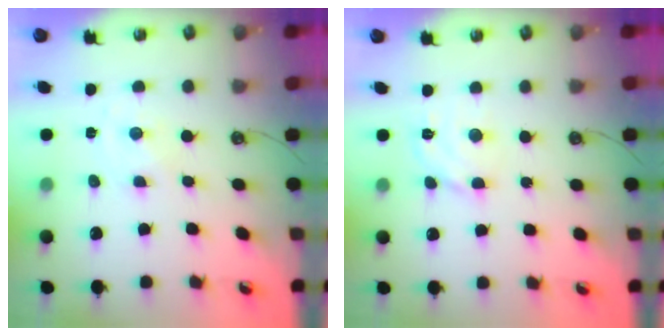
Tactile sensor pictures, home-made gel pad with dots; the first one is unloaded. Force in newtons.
{"total": 8.3, "press": 8.3, "slide": 0.8}